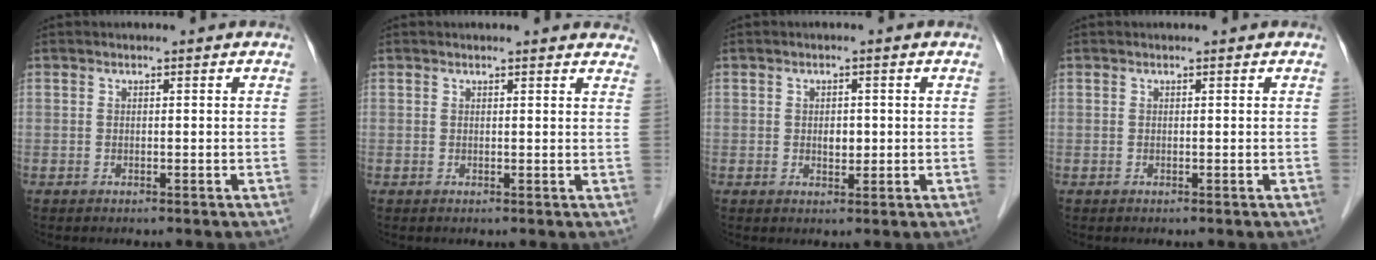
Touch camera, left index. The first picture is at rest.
{"total": 6.7, "force": [6.4, 1.3, 1.6], "torque": [-0.001, -0.001, 0.045]}
{"total": 2.0, "force": [0.0, 1.3, 1.5], "torque": [-0.026, -0.001, 0.002]}
{"total": 0.0}